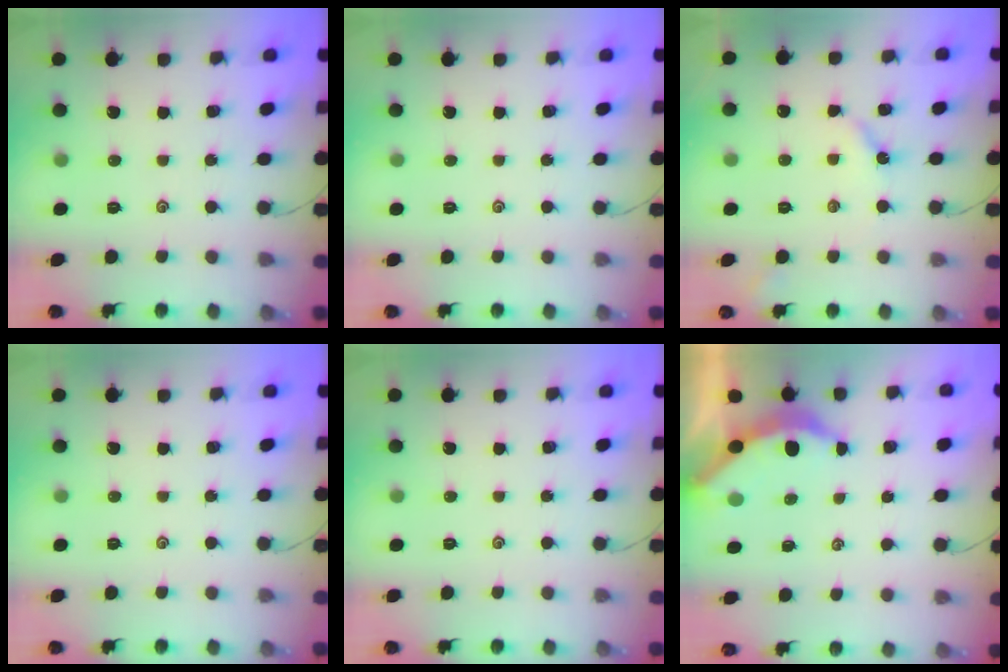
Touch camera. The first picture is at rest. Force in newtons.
{"total": 0.0}
{"total": 4.0, "press": 3.9, "slide": 0.5}
{"total": 0.0}
{"total": 0.0}
{"total": 3.9, "press": 3.9, "slide": 0.5}